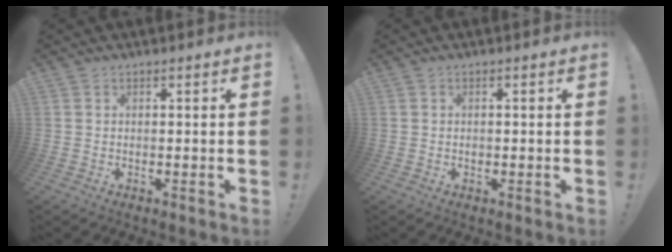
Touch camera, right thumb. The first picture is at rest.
{"total": 0.6, "force": [-0.3, 0.5, 0.1], "torque": [-0.007, 0.005, -0.005]}